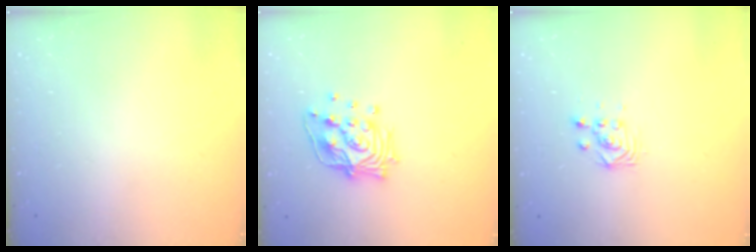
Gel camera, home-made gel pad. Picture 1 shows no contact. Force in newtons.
{"total": 15.0, "press": 14.8, "slide": 1.9}
{"total": 2.9, "press": 2.9, "slide": 0.4}